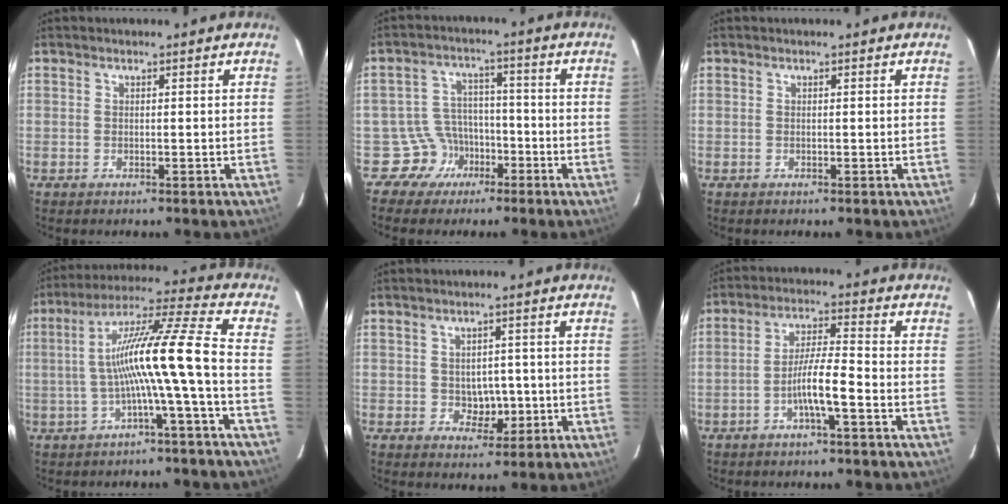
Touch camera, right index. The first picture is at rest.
{"total": 6.2, "force": [-3.1, 5.3, -0.7], "torque": [0.020, 0.019, -0.049]}
{"total": 0.0}
{"total": 12.2, "force": [-2.0, -1.5, 12.0], "torque": [-0.208, 0.031, -0.038]}
{"total": 4.0, "force": [-0.5, 3.0, 2.6], "torque": [-0.027, 0.004, 0.000]}
{"total": 6.5, "force": [-2.7, 0.2, 5.9], "torque": [-0.112, 0.010, -0.048]}